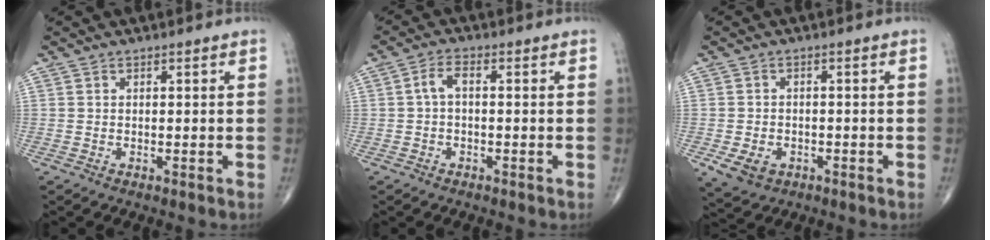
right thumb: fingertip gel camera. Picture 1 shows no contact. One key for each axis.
{"total": 3.0, "fx": 0.0, "fy": 1.4, "fz": 2.7, "tx": -0.051, "ty": 0.013, "tz": -0.005}
{"total": 5.3, "fx": -2.1, "fy": 4.0, "fz": 2.9, "tx": -0.050, "ty": 0.005, "tz": -0.027}